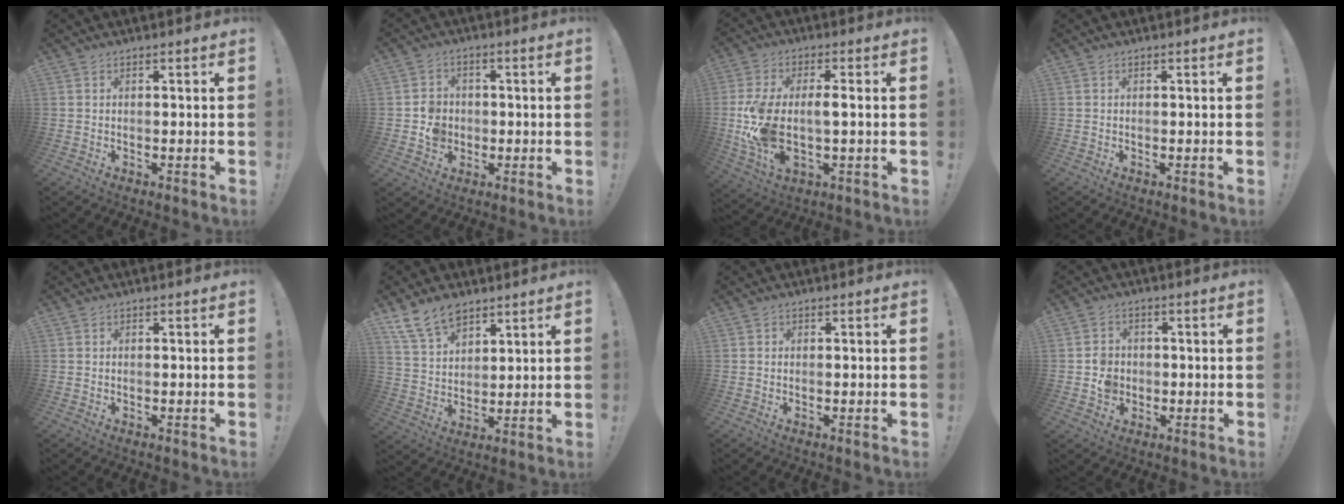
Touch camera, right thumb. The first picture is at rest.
{"total": 7.0, "force": [-1.5, 6.3, 2.6], "torque": [-0.035, 0.015, -0.024]}
{"total": 12.8, "force": [-1.0, 6.4, 11.1], "torque": [-0.243, -0.007, -0.022]}
{"total": 0.0}
{"total": 0.0}
{"total": 11.4, "force": [8.3, 6.4, 4.3], "torque": [-0.080, -0.048, 0.163]}
{"total": 0.6, "force": [0.1, 0.6, 0.0], "torque": [0.002, -0.001, 0.001]}
{"total": 6.0, "force": [-1.3, 5.3, 2.4], "torque": [-0.030, 0.010, -0.022]}